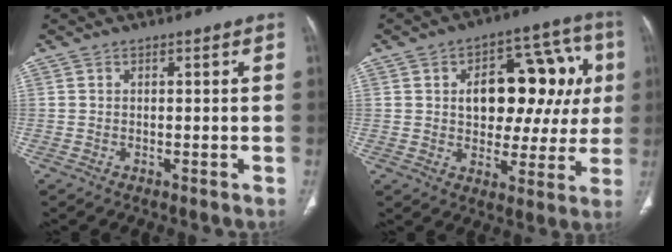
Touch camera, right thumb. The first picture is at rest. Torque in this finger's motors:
{"motor_torque": [1.63, 1.77, 1.20, -0.41, 0.18]}